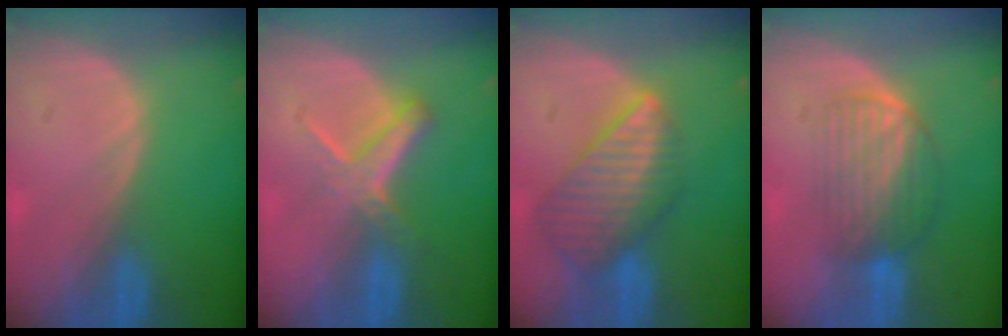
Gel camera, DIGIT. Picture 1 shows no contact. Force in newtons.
{"total": 5.8, "press": 5.1, "slide": 2.6}
{"total": 8.5, "press": 7.5, "slide": 4.2}
{"total": 6.3, "press": 6.2, "slide": 1.5}